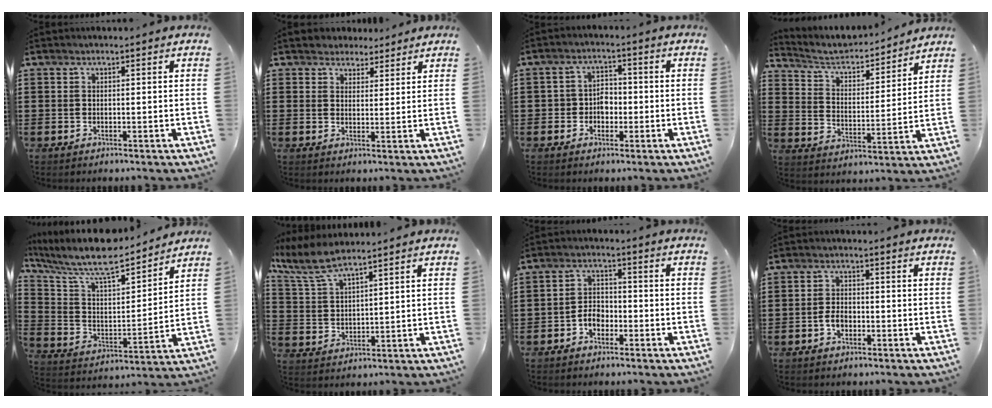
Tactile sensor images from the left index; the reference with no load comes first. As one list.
[{"total": 3.3, "force": [2.7, 1.9, -0.1], "torque": [-0.012, 0.007, 0.052]}, {"total": 3.2, "force": [-1.0, 2.7, 1.5], "torque": [-0.037, 0.007, -0.025]}, {"total": 4.5, "force": [4.1, 1.2, 1.5], "torque": [-0.052, -0.032, 0.062]}, {"total": 10.0, "force": [8.5, 2.1, 4.8], "torque": [-0.130, -0.055, 0.146]}, {"total": 6.3, "force": [5.2, 1.1, 3.3], "torque": [-0.084, -0.014, 0.095]}, {"total": 3.2, "force": [-1.8, 2.1, 1.6], "torque": [-0.034, 0.006, -0.037]}, {"total": 2.5, "force": [-0.9, 1.5, 1.9], "torque": [-0.045, 0.001, -0.019]}]